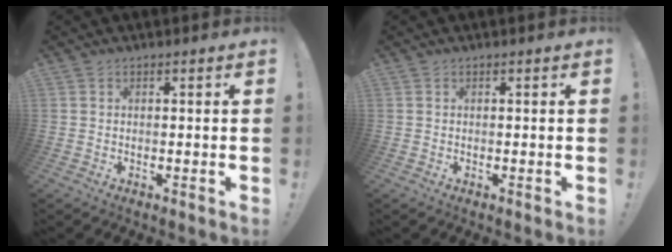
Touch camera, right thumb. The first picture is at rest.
{"total": 0.0}